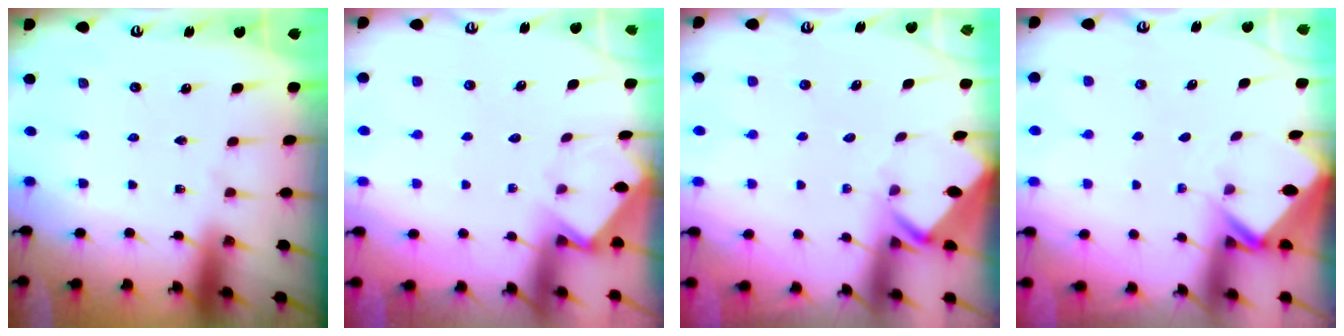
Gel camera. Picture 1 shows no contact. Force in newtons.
{"total": 3.1, "press": 3.0, "slide": 0.3}
{"total": 3.7, "press": 3.7, "slide": 0.2}
{"total": 2.6, "press": 2.6, "slide": 0.2}